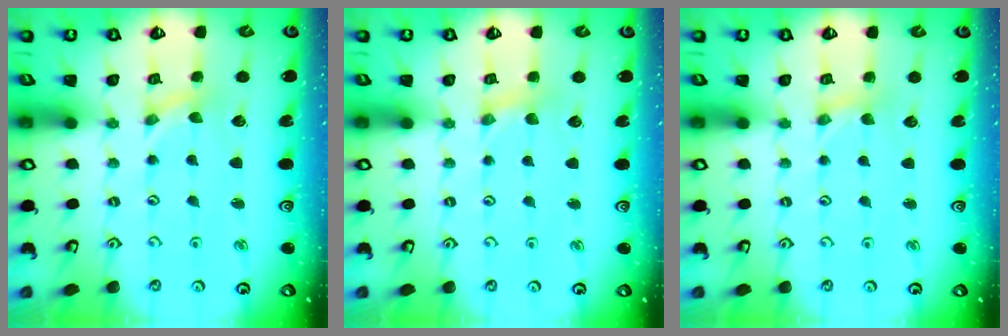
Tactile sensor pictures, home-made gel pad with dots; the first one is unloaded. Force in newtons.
{"total": 1.7, "press": 1.7, "slide": 0.2}
{"total": 1.4, "press": 1.4, "slide": 0.2}